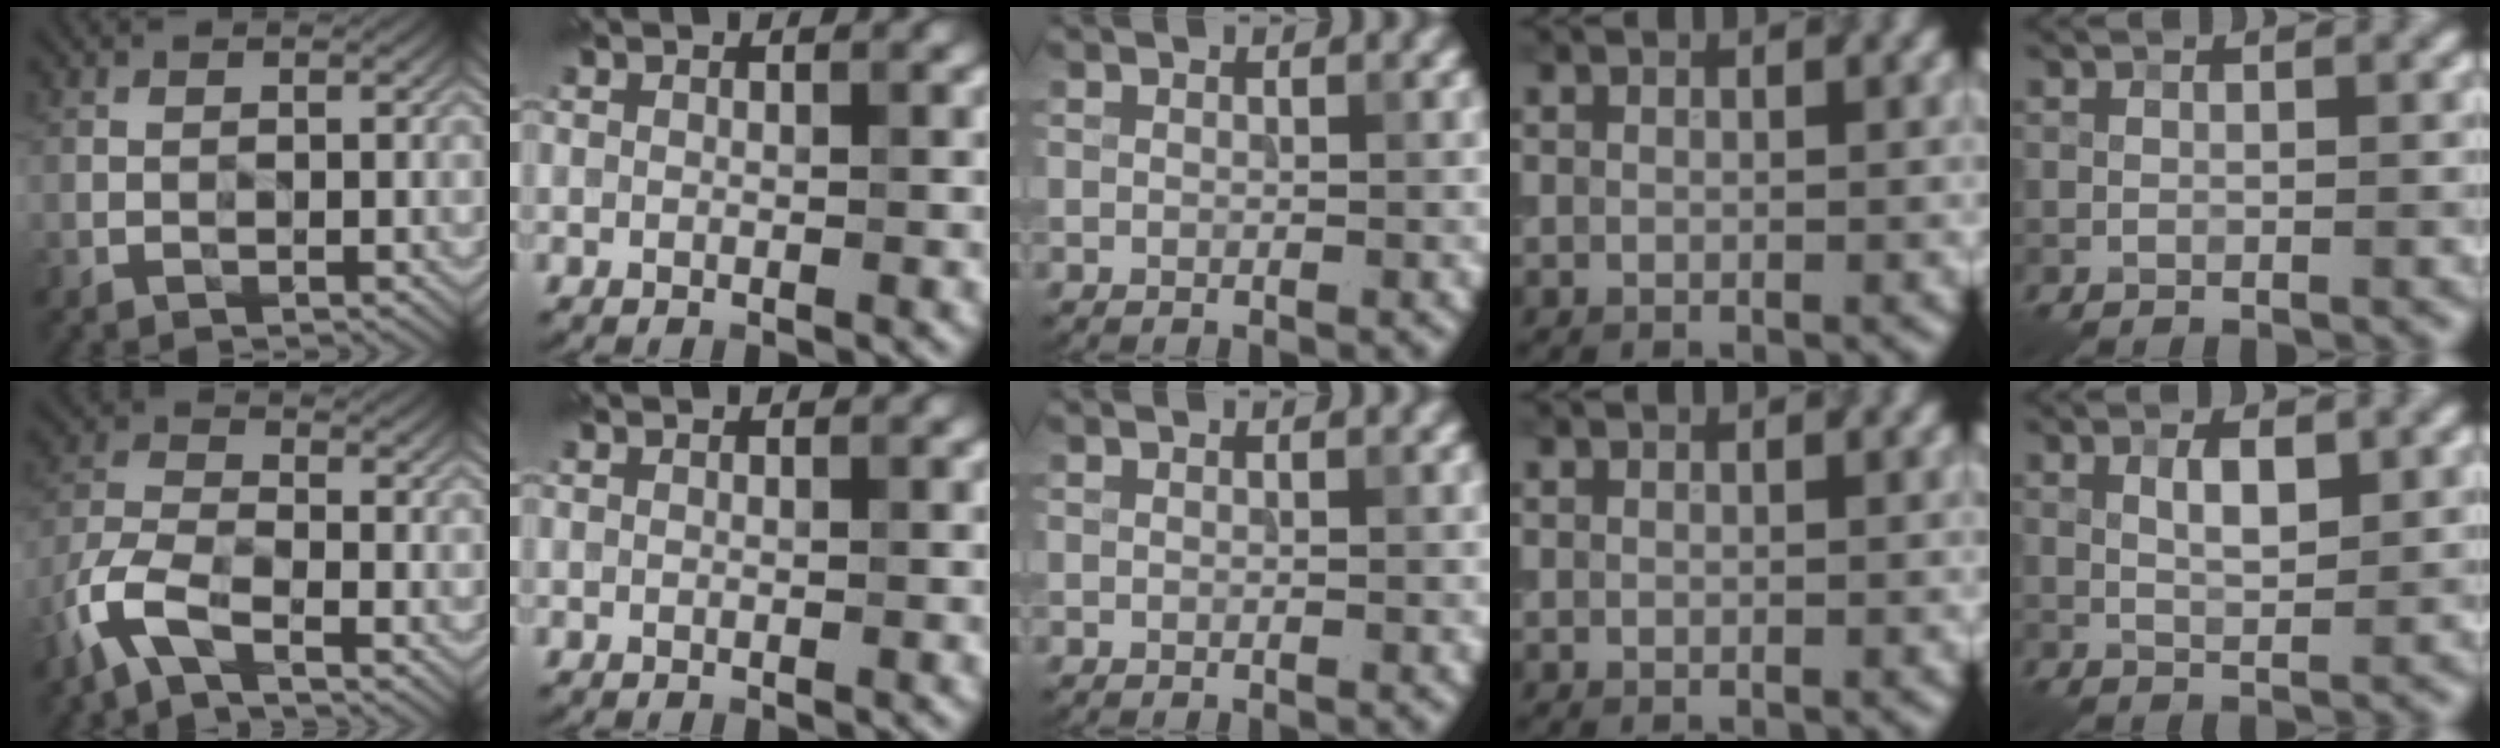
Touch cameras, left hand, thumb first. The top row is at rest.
{"thumb": {"total": 6.8, "force": [-4.4, 2.2, 4.6], "torque": [-0.118, -0.003, -0.108]}, "little": {"total": 2.3, "force": [0.8, 0.8, 1.9], "torque": [-0.036, -0.001, 0.016]}}